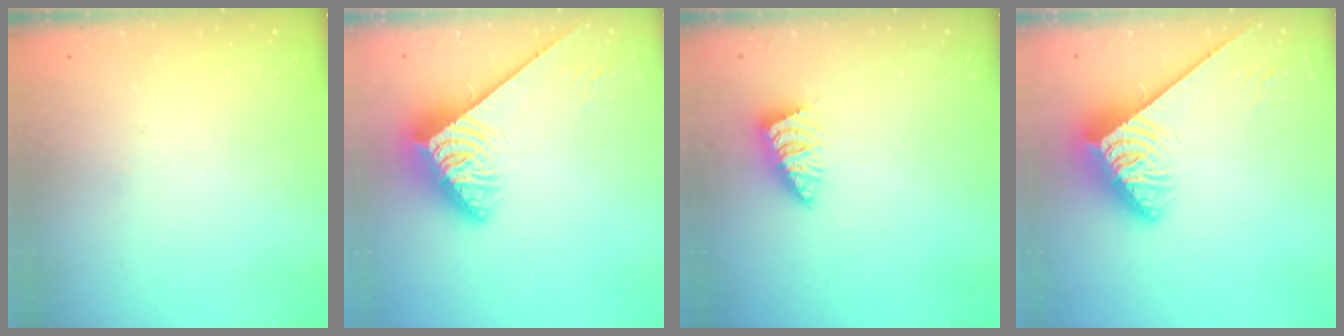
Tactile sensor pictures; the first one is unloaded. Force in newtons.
{"total": 3.9, "press": 3.8, "slide": 0.8}
{"total": 0.9, "press": 0.9, "slide": 0.1}
{"total": 3.9, "press": 3.8, "slide": 0.8}